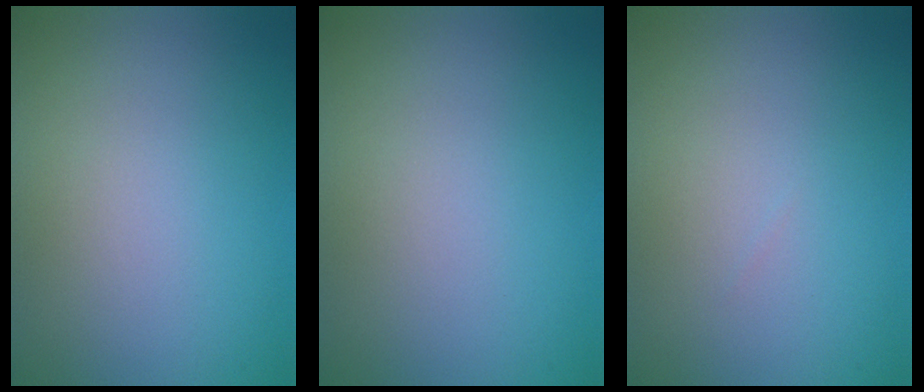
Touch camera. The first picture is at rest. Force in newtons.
{"total": 0.0}
{"total": 0.0}